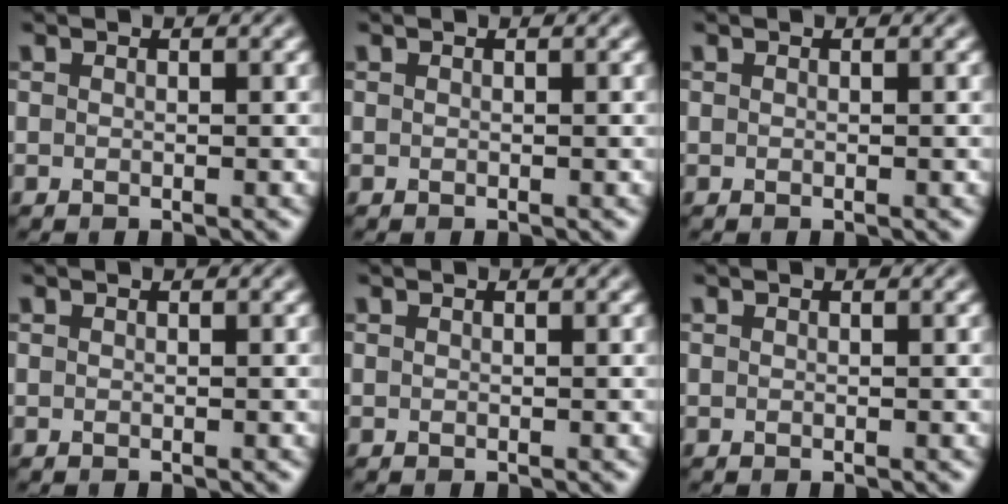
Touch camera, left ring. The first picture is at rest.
{"total": 0.0}
{"total": 0.0}
{"total": 0.0}
{"total": 0.0}
{"total": 0.0}